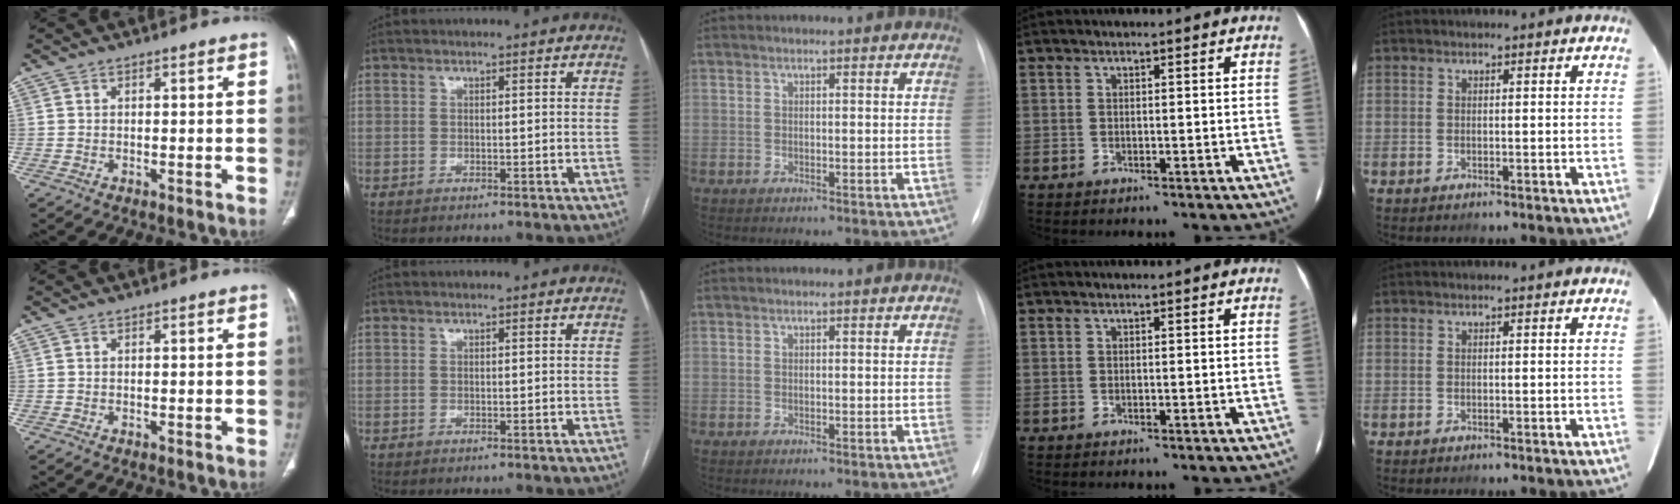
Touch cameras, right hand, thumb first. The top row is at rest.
{}